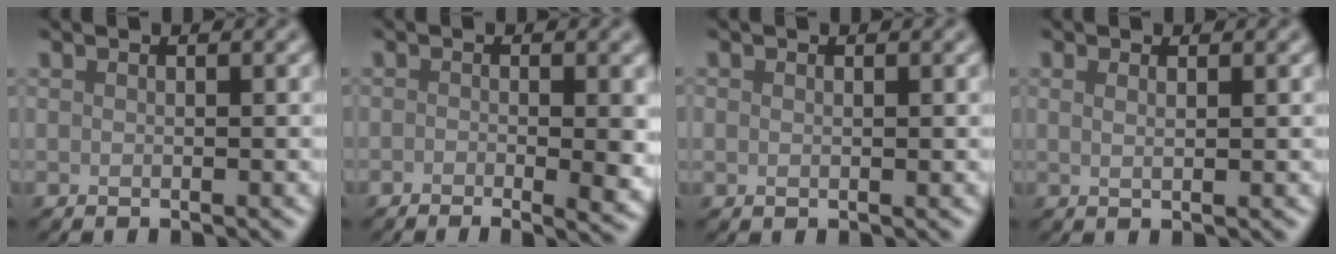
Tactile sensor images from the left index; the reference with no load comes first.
{"total": 4.3, "force": [-1.1, 1.3, 3.9], "torque": [-0.057, -0.013, -0.015]}
{"total": 0.7, "force": [0.1, 0.5, 0.5], "torque": [-0.007, -0.002, 0.001]}
{"total": 1.2, "force": [0.6, 0.4, 1.0], "torque": [-0.013, -0.002, 0.003]}